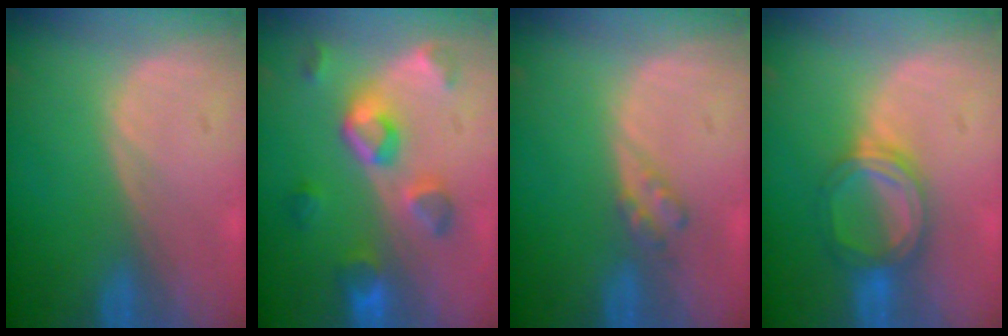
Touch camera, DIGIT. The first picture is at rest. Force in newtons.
{"total": 7.3, "press": 7.3, "slide": 0.8}
{"total": 2.3, "press": 2.2, "slide": 0.3}
{"total": 5.7, "press": 5.4, "slide": 1.5}